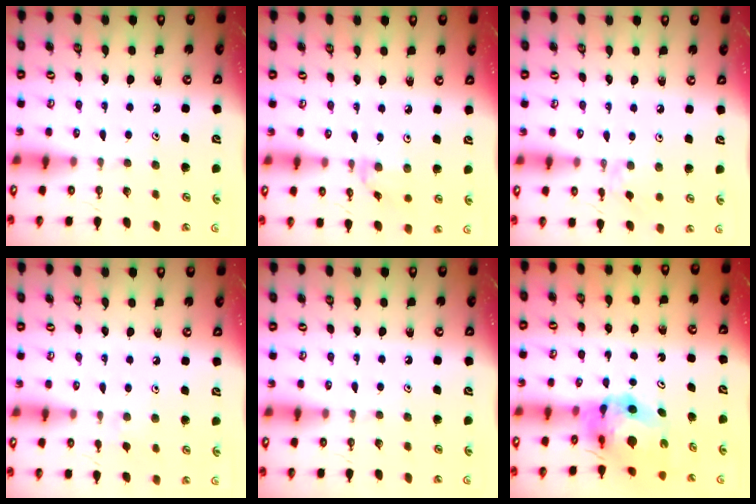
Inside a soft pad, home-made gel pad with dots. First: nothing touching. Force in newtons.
{"total": 2.4, "press": 2.4, "slide": 0.3}
{"total": 1.3, "press": 1.2, "slide": 0.4}
{"total": 6.1, "press": 6.0, "slide": 0.9}
{"total": 0.0}
{"total": 8.8, "press": 8.7, "slide": 0.8}